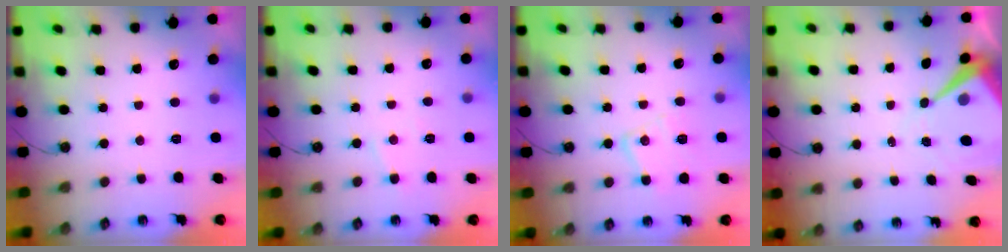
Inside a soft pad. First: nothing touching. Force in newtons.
{"total": 4.8, "press": 4.8, "slide": 0.6}
{"total": 13.0, "press": 13.0, "slide": 0.9}
{"total": 8.3, "press": 8.2, "slide": 0.6}